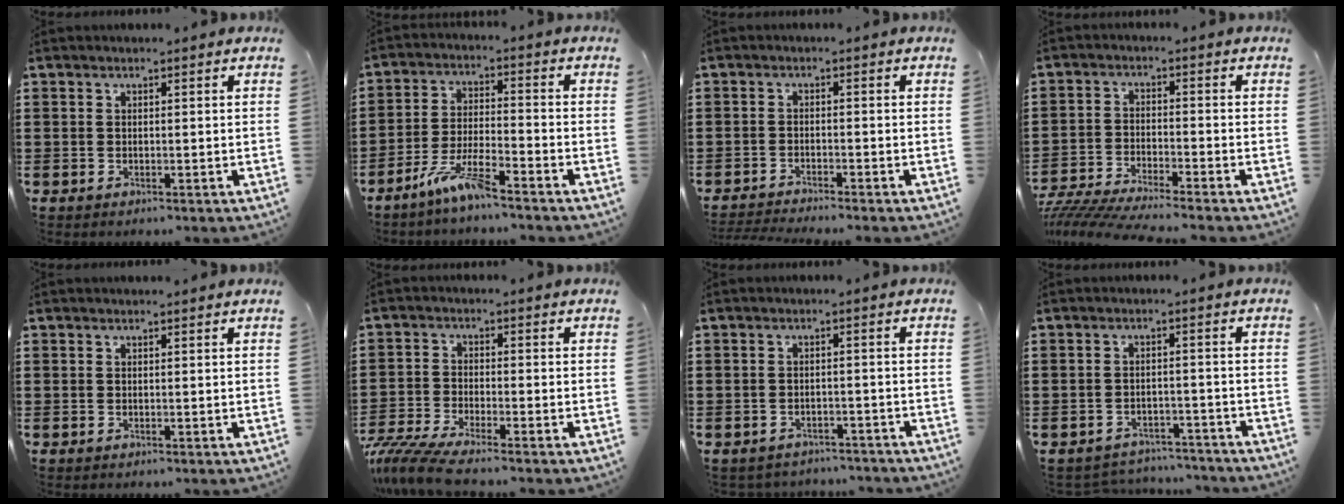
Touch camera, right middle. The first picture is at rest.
{"total": 7.1, "force": [-5.5, 0.5, 4.5], "torque": [-0.104, -0.009, -0.106]}
{"total": 2.0, "force": [-2.0, -0.3, 0.4], "torque": [-0.006, 0.000, -0.040]}
{"total": 5.2, "force": [-5.0, -0.4, 1.2], "torque": [-0.040, -0.017, -0.106]}
{"total": 0.0}
{"total": 5.0, "force": [-4.5, -0.4, 2.1], "torque": [-0.071, -0.027, -0.097]}
{"total": 2.0, "force": [-2.0, 0.2, -0.1], "torque": [-0.005, -0.001, -0.043]}
{"total": 3.0, "force": [-3.0, 0.4, 0.0], "torque": [-0.006, 0.001, -0.064]}